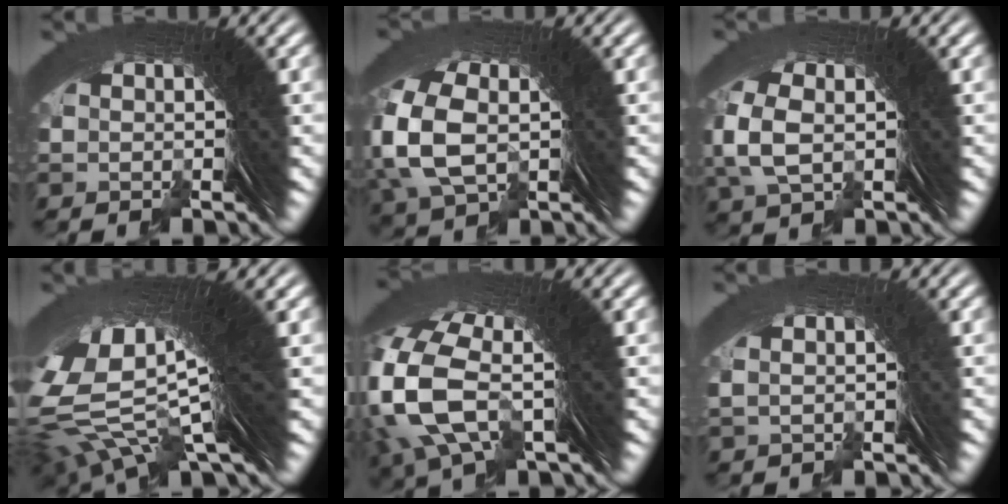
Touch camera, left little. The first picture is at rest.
{"total": 4.3, "force": [-0.6, 3.2, 2.7], "torque": [-0.092, -0.019, 0.008]}
{"total": 2.2, "force": [-0.5, 1.5, 1.5], "torque": [-0.056, -0.012, 0.005]}
{"total": 16.5, "force": [4.7, 8.5, 13.3], "torque": [-0.261, -0.020, 0.080]}
{"total": 9.1, "force": [1.1, 6.0, 6.8], "torque": [-0.187, -0.021, 0.020]}
{"total": 0.0}